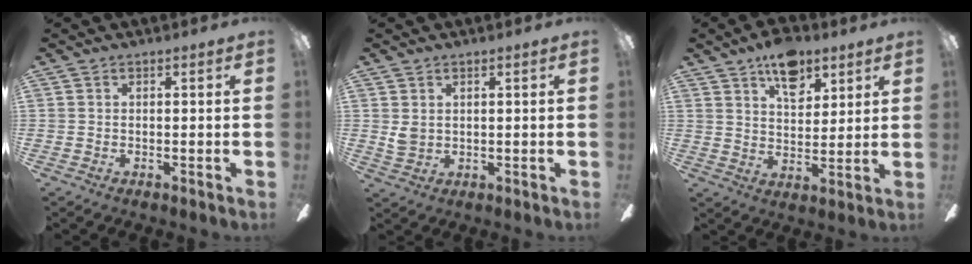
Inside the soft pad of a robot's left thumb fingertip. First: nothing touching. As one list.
[{"total": 3.1, "force": [1.3, 2.2, 1.8], "torque": [-0.037, 0.005, 0.026]}, {"total": 11.4, "force": [7.4, 5.9, 6.4], "torque": [-0.086, -0.032, 0.129]}]